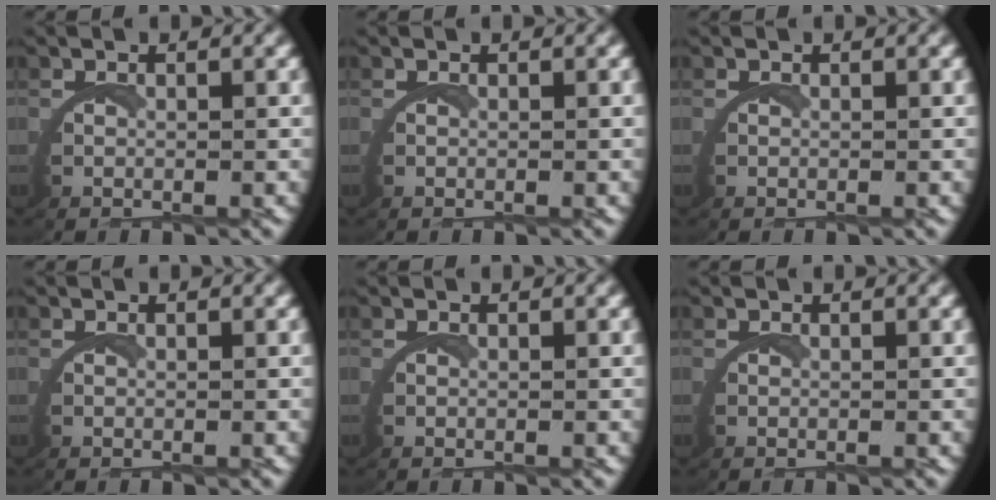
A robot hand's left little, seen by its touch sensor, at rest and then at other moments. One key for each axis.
{"total": 0.0}
{"total": 0.0}
{"total": 0.0}
{"total": 0.0}
{"total": 0.0}